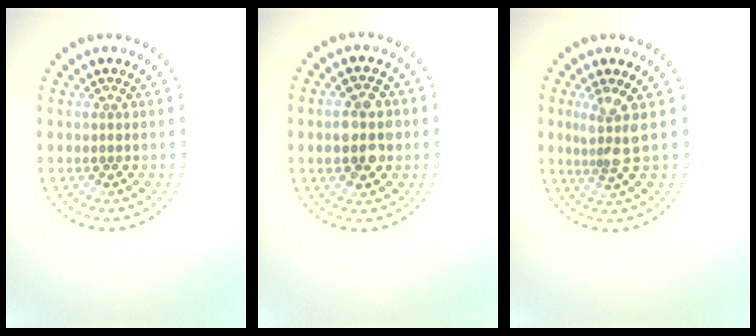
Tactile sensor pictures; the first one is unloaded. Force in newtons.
{"total": 4.5, "press": 4.5, "slide": 0.1}
{"total": 2.4, "press": 1.8, "slide": 1.6}